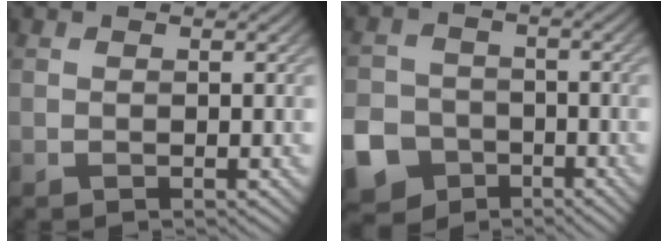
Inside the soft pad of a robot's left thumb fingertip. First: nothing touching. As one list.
[{"total": 10.5, "force": [-5.5, 8.2, 3.5], "torque": [-0.096, -0.043, -0.116]}]